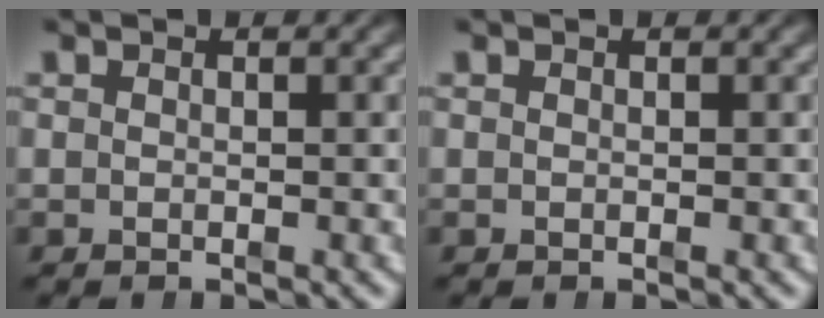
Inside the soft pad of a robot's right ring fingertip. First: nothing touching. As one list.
[{"total": 0.0}]